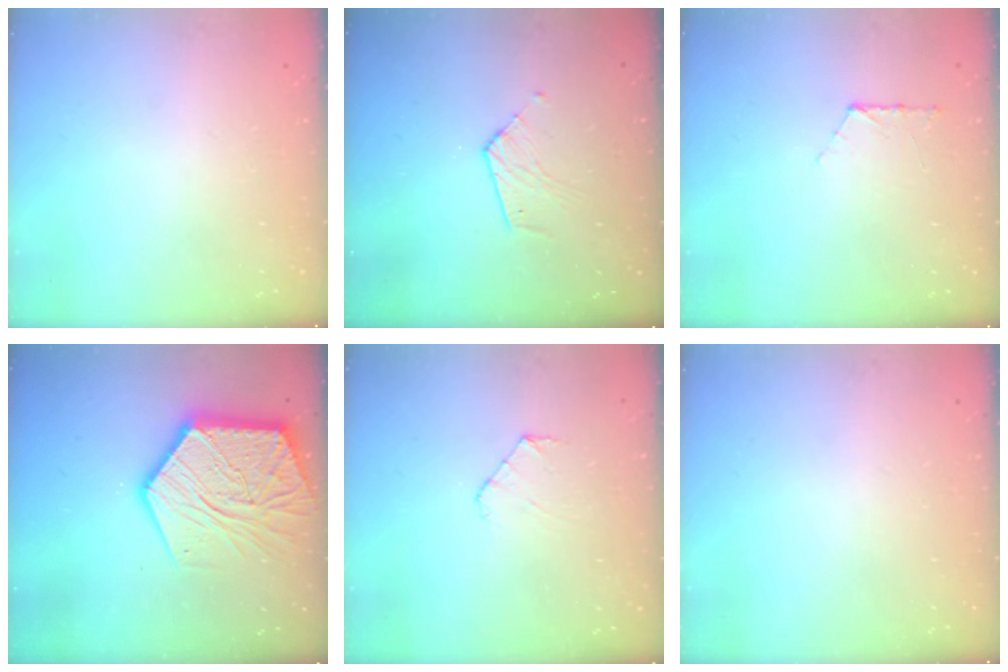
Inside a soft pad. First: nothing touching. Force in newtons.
{"total": 5.9, "press": 5.8, "slide": 0.5}
{"total": 6.8, "press": 6.7, "slide": 0.6}
{"total": 22.3, "press": 22.2, "slide": 2.3}
{"total": 4.9, "press": 4.8, "slide": 0.5}
{"total": 0.0}